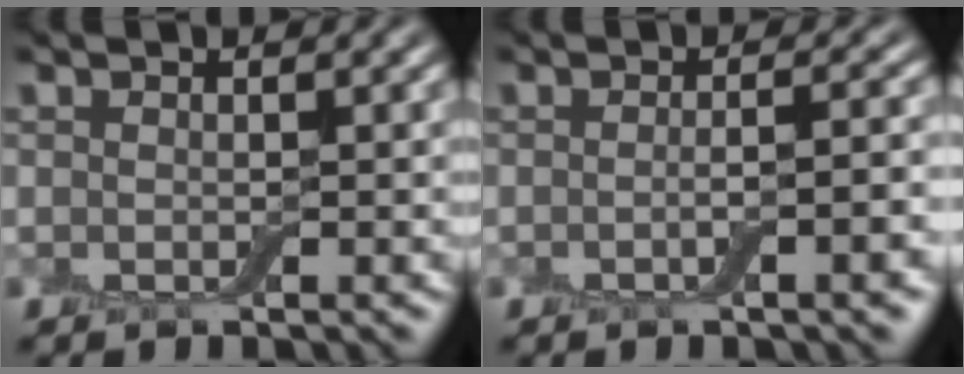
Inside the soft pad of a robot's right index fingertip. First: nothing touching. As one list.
[{"total": 4.0, "force": [-0.9, 1.2, 3.7], "torque": [-0.035, 0.007, -0.017]}]